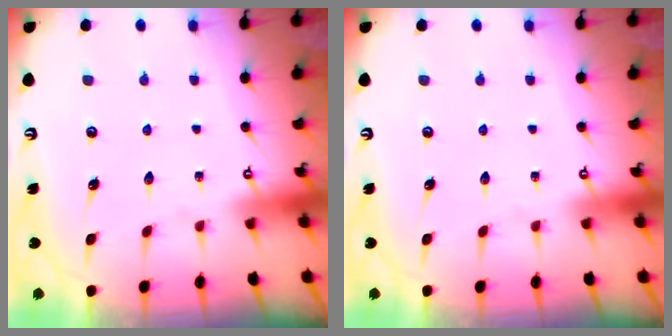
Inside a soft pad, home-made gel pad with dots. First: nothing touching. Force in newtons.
{"total": 0.0}